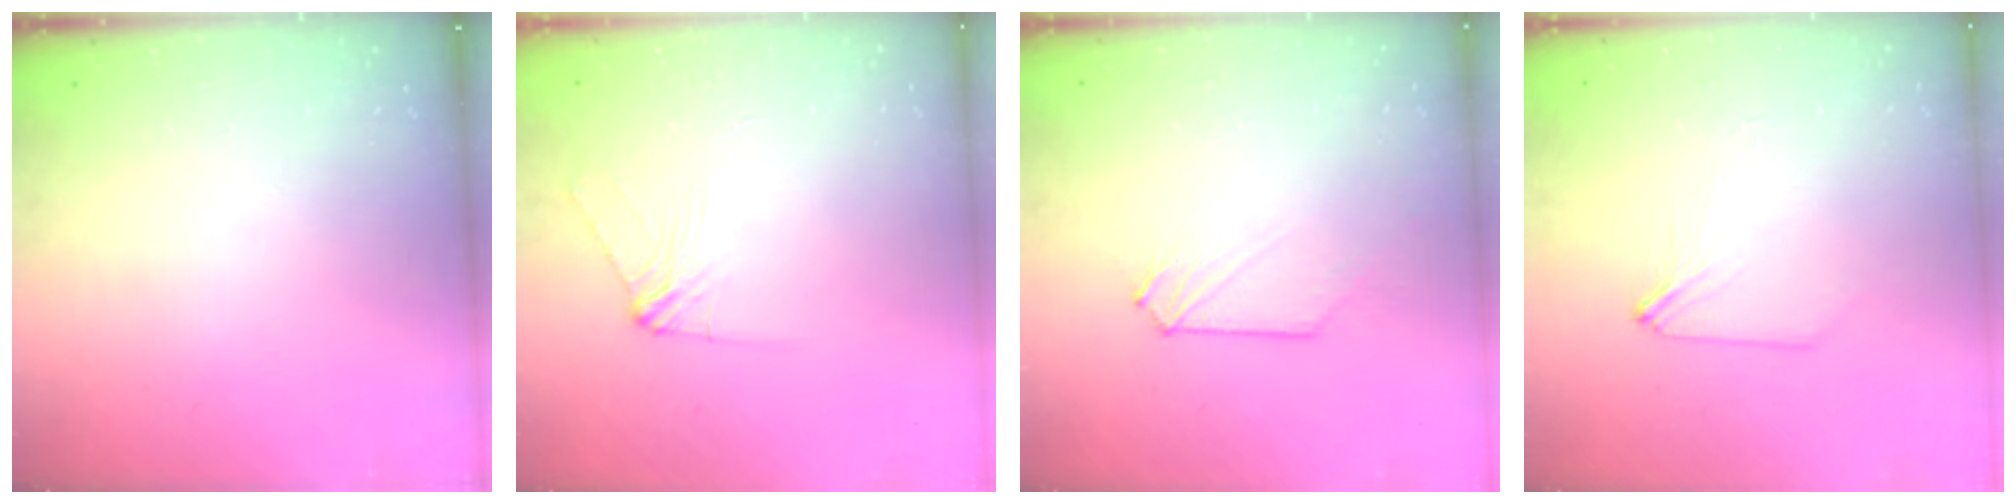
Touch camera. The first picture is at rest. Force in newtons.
{"total": 4.9, "press": 4.9, "slide": 0.6}
{"total": 0.0}
{"total": 1.3, "press": 1.3, "slide": 0.2}